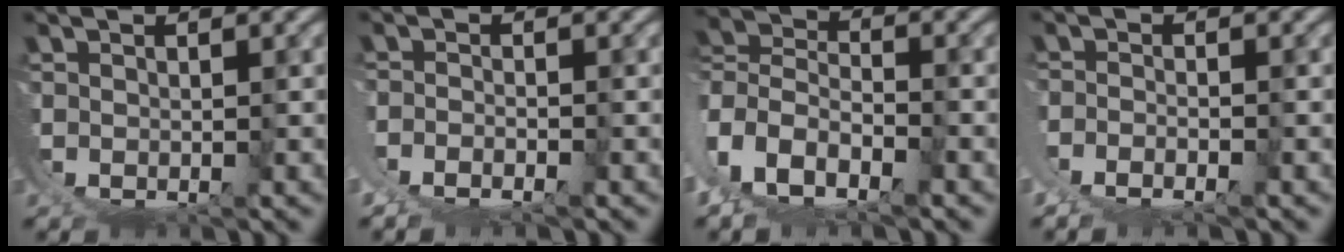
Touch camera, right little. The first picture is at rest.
{"total": 2.7, "force": [-0.6, 2.1, 1.7], "torque": [-0.032, -0.006, -0.010]}
{"total": 11.3, "force": [2.3, 9.7, 5.2], "torque": [-0.160, -0.027, 0.024]}
{"total": 3.0, "force": [-0.6, 2.2, 2.0], "torque": [-0.041, -0.010, -0.008]}